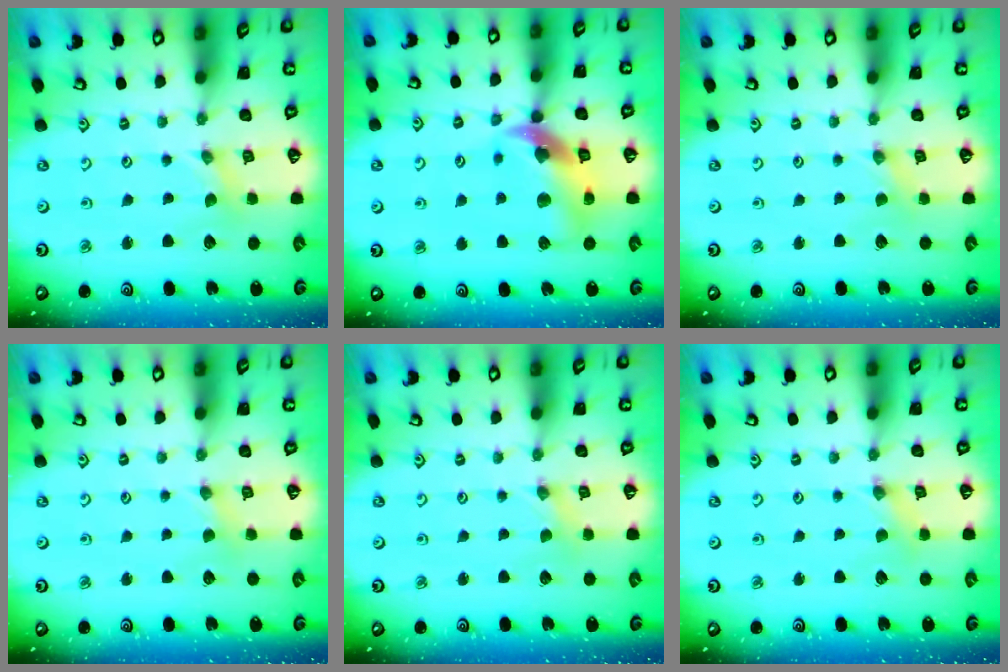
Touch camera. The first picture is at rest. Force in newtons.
{"total": 14.5, "press": 14.4, "slide": 2.0}
{"total": 0.5, "press": 0.5, "slide": 0.1}
{"total": 2.1, "press": 2.0, "slide": 0.3}
{"total": 0.0}
{"total": 0.8, "press": 0.8, "slide": 0.0}